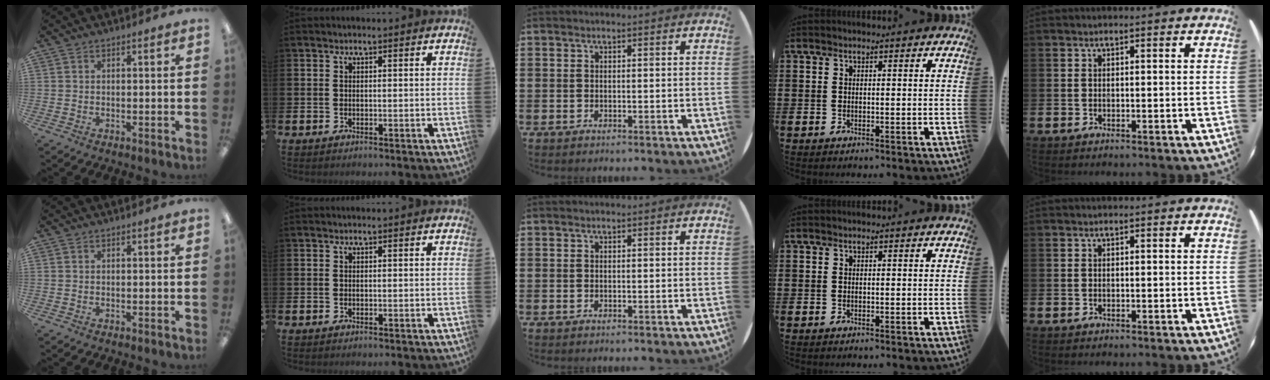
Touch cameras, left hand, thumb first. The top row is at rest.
{}